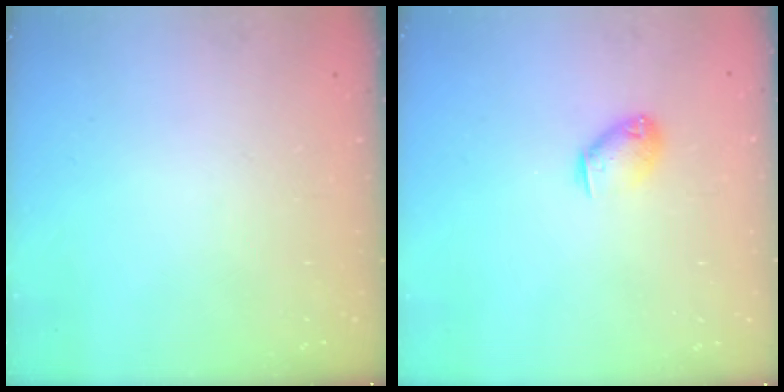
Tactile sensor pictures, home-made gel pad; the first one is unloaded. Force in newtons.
{"total": 7.6, "press": 7.5, "slide": 1.4}